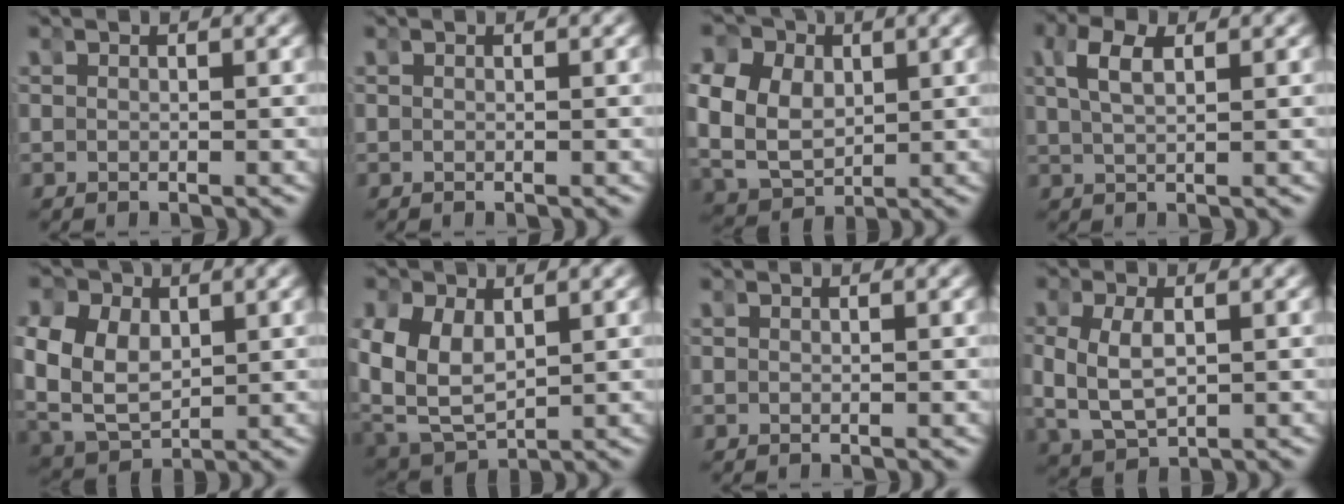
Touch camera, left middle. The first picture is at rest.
{"total": 0.0}
{"total": 13.0, "force": [1.1, 11.5, 6.0], "torque": [-0.153, -0.028, 0.016]}
{"total": 2.6, "force": [0.9, 1.0, 2.2], "torque": [-0.048, 0.003, 0.020]}
{"total": 11.3, "force": [0.2, 9.8, 5.5], "torque": [-0.157, -0.040, 0.012]}
{"total": 9.9, "force": [-0.2, 8.4, 5.1], "torque": [-0.154, -0.038, 0.011]}
{"total": 0.0}
{"total": 5.5, "force": [-0.4, 4.1, 3.7], "torque": [-0.100, -0.015, 0.010]}